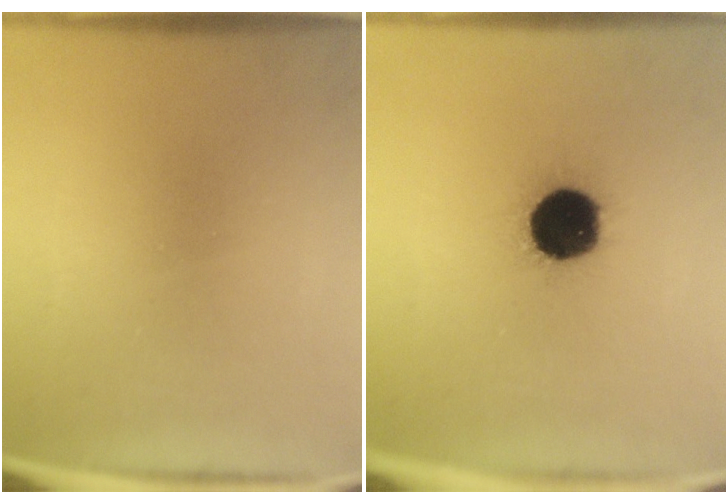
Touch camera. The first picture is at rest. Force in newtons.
{"total": 18.7}